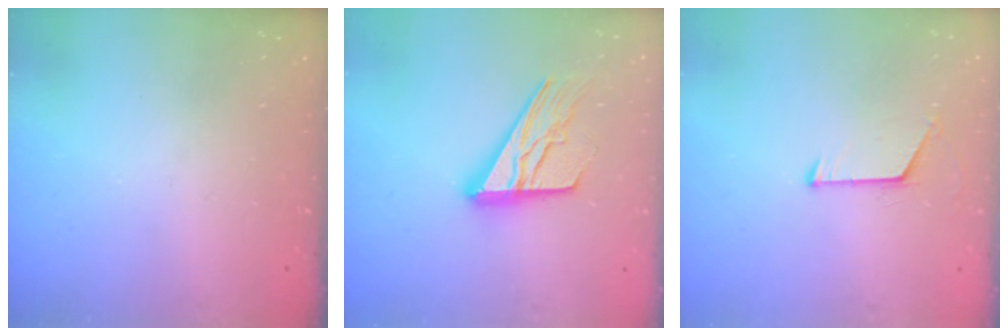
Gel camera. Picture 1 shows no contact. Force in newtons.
{"total": 17.0, "press": 16.9, "slide": 1.6}
{"total": 6.4, "press": 6.4, "slide": 0.6}